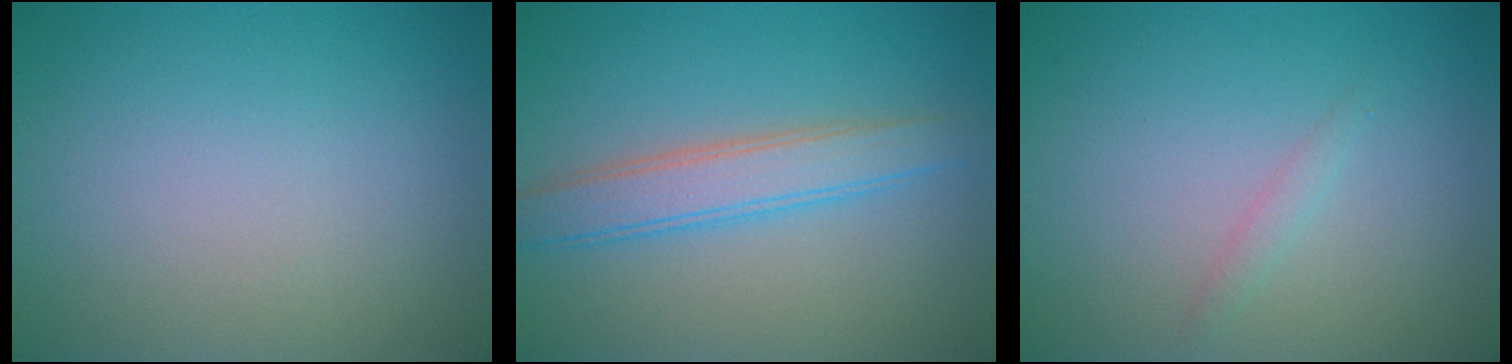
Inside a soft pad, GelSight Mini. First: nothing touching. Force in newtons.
{"total": 3.7, "press": 3.7, "slide": 0.1}
{"total": 0.8, "press": 0.8, "slide": 0.0}